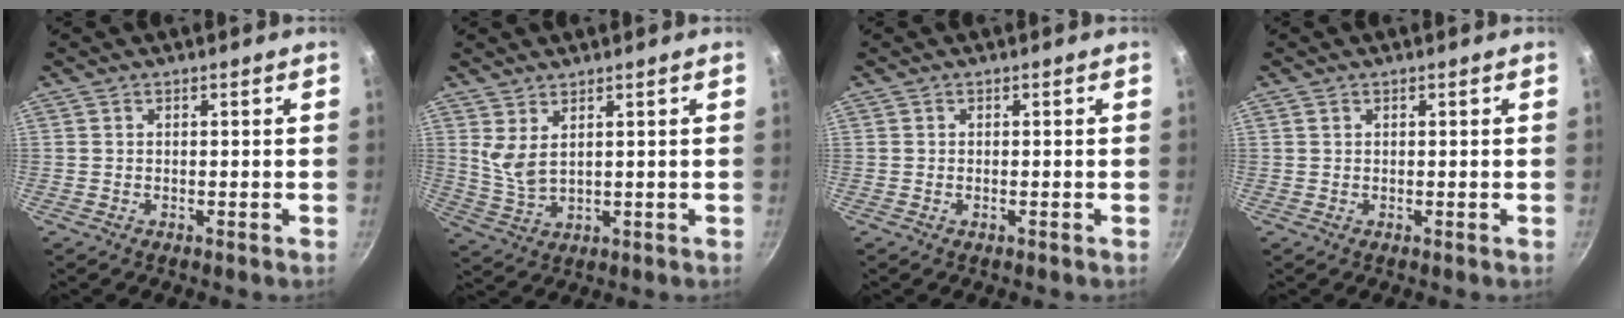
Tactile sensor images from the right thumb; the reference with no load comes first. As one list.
[{"total": 4.5, "force": [2.2, 1.9, 3.4], "torque": [-0.064, -0.029, 0.051]}, {"total": 0.5, "force": [-0.2, 0.2, 0.4], "torque": [-0.007, 0.002, -0.004]}, {"total": 0.6, "force": [0.4, 0.4, 0.3], "torque": [-0.006, 0.001, 0.007]}]